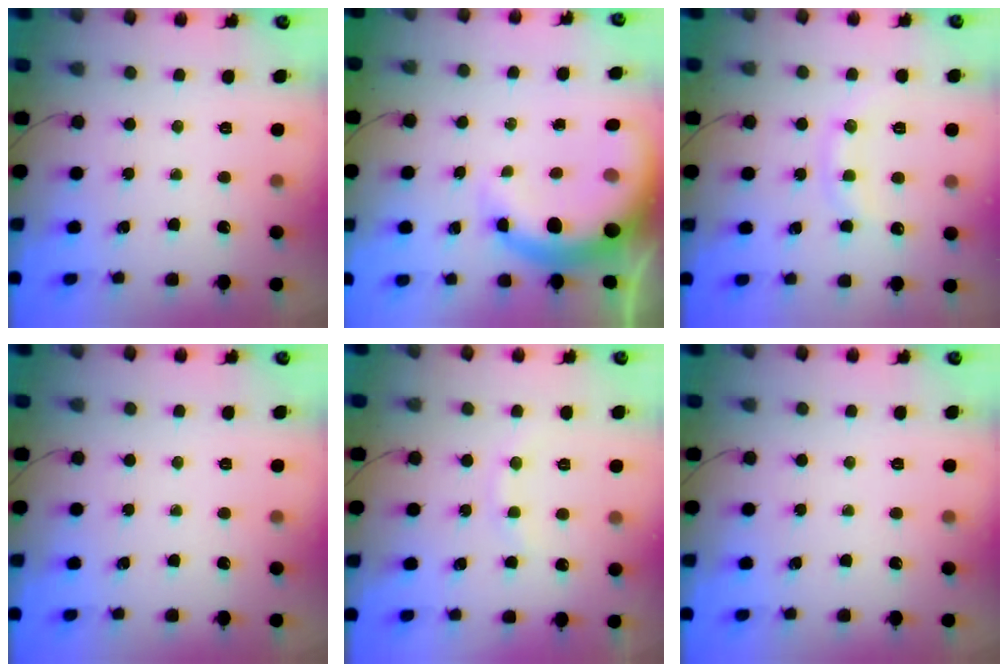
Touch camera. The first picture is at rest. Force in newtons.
{"total": 8.1, "press": 7.9, "slide": 1.7}
{"total": 8.1, "press": 8.0, "slide": 1.1}
{"total": 0.0}
{"total": 6.5, "press": 6.4, "slide": 1.1}
{"total": 0.0}